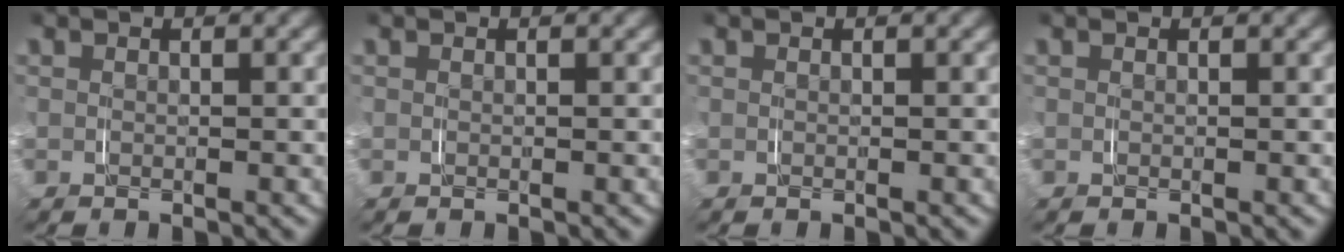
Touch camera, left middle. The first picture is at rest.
{"total": 0.0}
{"total": 0.0}
{"total": 0.0}